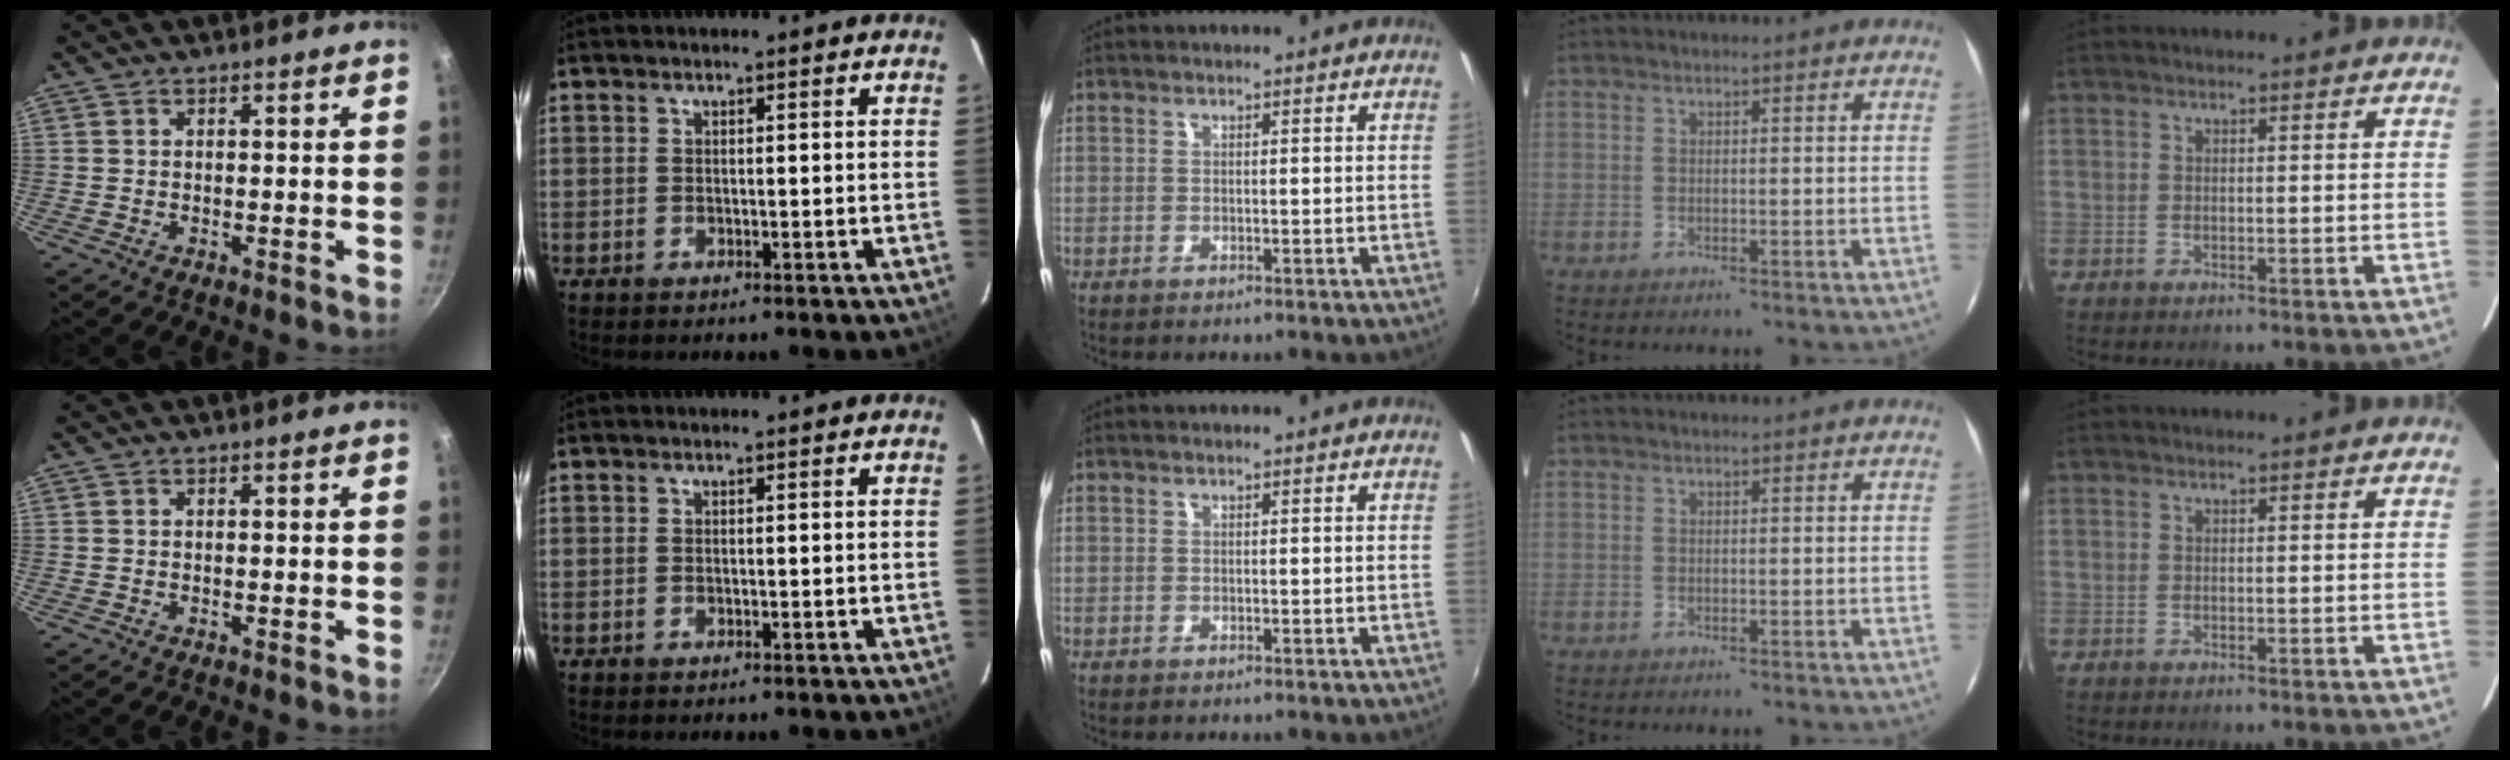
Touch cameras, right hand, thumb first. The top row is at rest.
{}